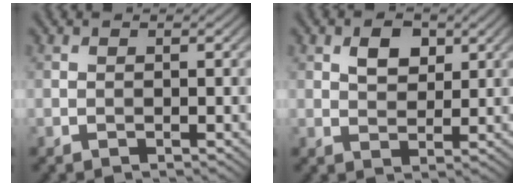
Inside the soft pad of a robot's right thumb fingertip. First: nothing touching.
{"total": 3.8, "force": [1.7, 2.4, 2.4], "torque": [-0.046, 0.000, 0.030]}